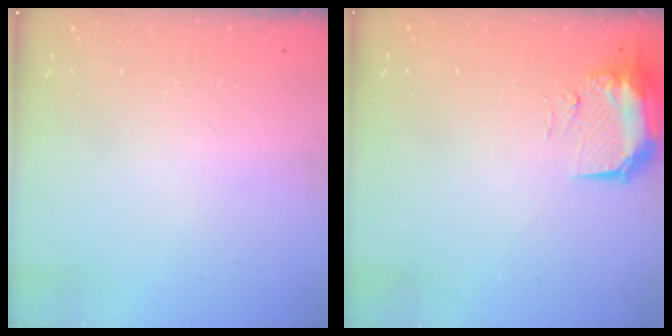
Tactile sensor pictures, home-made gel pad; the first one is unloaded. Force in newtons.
{"total": 11.0, "press": 9.6, "slide": 5.4}